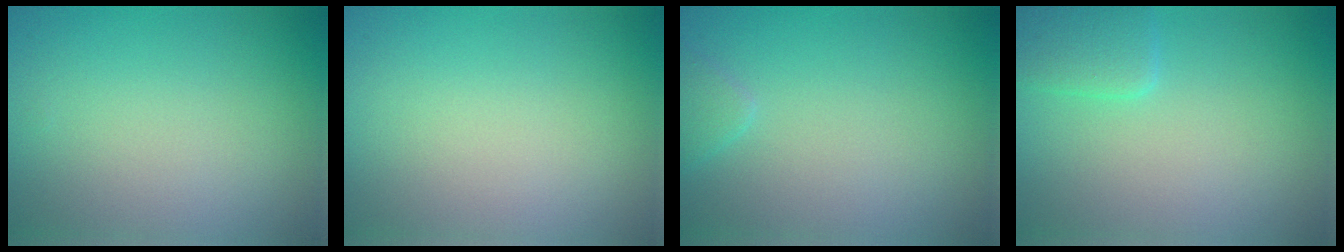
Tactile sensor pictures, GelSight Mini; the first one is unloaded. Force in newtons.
{"total": 0.0}
{"total": 1.1, "press": 1.1, "slide": 0.1}
{"total": 2.1, "press": 2.1, "slide": 0.1}